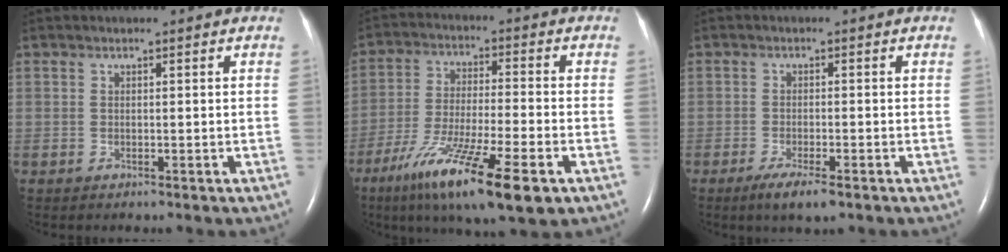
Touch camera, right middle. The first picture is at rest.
{"total": 16.3, "force": [-8.9, 1.8, 13.6], "torque": [-0.235, -0.039, -0.150]}
{"total": 4.4, "force": [-2.8, 0.7, 3.3], "torque": [-0.065, -0.010, -0.045]}